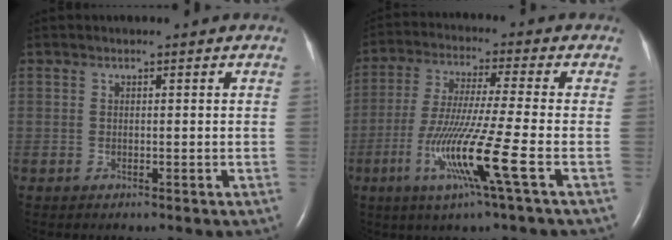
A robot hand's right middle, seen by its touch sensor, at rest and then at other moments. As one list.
[{"total": 11.6, "force": [-4.4, -1.6, 10.6], "torque": [-0.214, -0.029, -0.087]}]